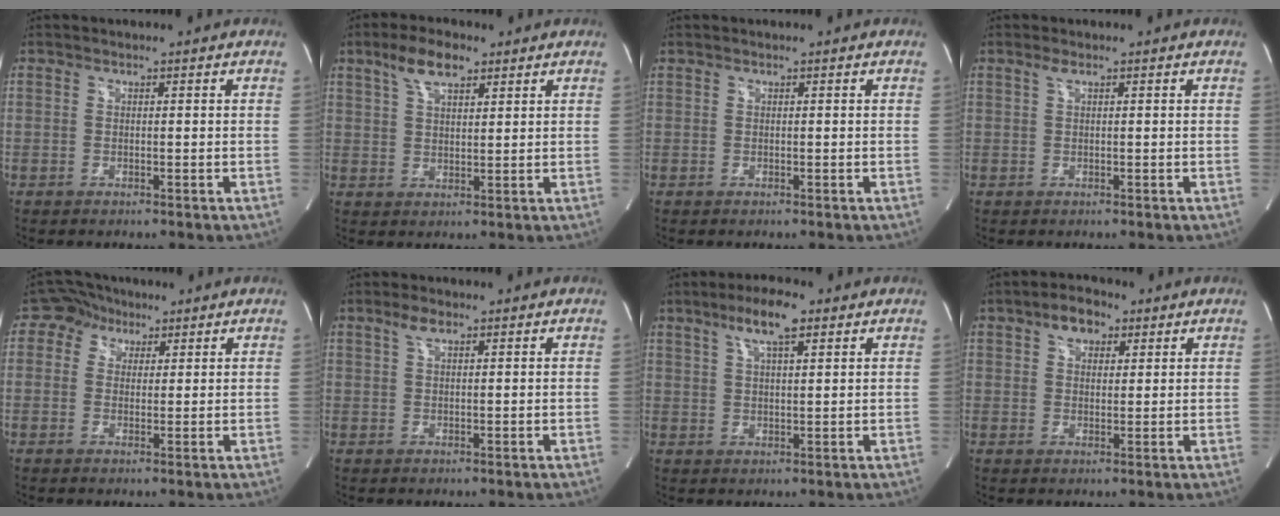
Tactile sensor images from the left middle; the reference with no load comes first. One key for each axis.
{"total": 6.3, "fx": 4.0, "fy": 2.4, "fz": 4.3, "tx": -0.085, "ty": 0.016, "tz": 0.074}
{"total": 1.2, "fx": 0.8, "fy": 0.4, "fz": 0.7, "tx": -0.029, "ty": 0.024, "tz": 0.022}
{"total": 1.0, "fx": 0.6, "fy": 0.2, "fz": 0.7, "tx": -0.018, "ty": 0.006, "tz": 0.013}
{"total": 4.7, "fx": 2.2, "fy": 4.0, "fz": 1.1, "tx": -0.019, "ty": 0.022, "tz": 0.037}
{"total": 2.2, "fx": 1.4, "fy": 0.8, "fz": 1.5, "tx": -0.036, "ty": 0.008, "tz": 0.029}
{"total": 6.7, "fx": 4.0, "fy": 1.3, "fz": 5.2, "tx": -0.102, "ty": 0.013, "tz": 0.070}
{"total": 4.9, "fx": 2.7, "fy": 2.9, "fz": 3.0, "tx": -0.051, "ty": 0.019, "tz": 0.045}